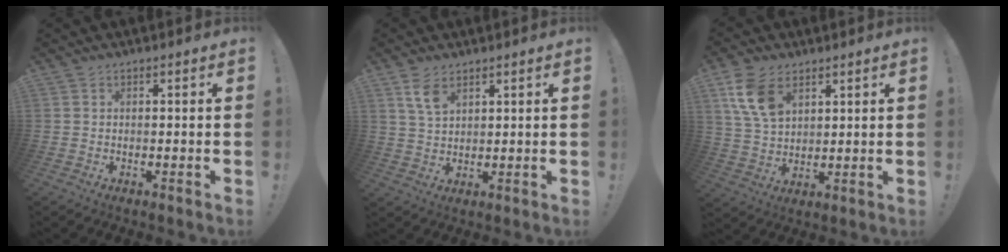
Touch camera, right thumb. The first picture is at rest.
{"total": 6.1, "force": [3.6, 3.0, 3.8], "torque": [-0.074, -0.015, 0.069]}
{"total": 11.6, "force": [5.8, 7.1, 7.0], "torque": [-0.138, -0.012, 0.115]}